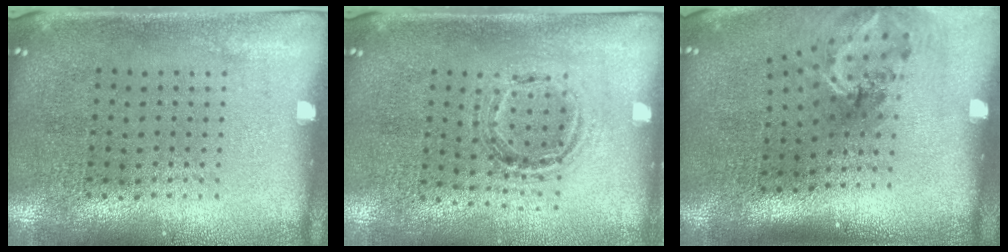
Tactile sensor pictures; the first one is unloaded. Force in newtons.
{"total": 1.0, "press": 1.0, "slide": 0.2}
{"total": 1.7, "press": 1.2, "slide": 1.3}